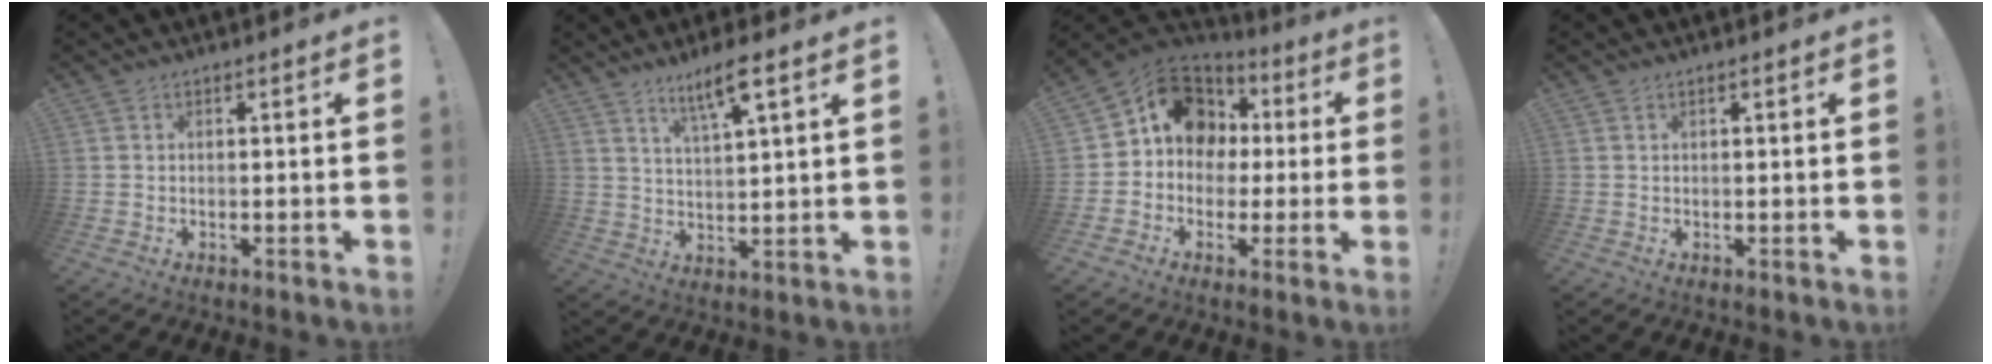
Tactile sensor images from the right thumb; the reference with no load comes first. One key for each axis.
{"total": 8.2, "fx": 5.5, "fy": 0.9, "fz": 6.0, "tx": -0.096, "ty": -0.029, "tz": 0.089}
{"total": 15.0, "fx": 3.2, "fy": 12.5, "fz": 7.6, "tx": -0.105, "ty": 0.001, "tz": 0.072}
{"total": 0.8, "fx": 0.4, "fy": 0.0, "fz": 0.7, "tx": -0.016, "ty": 0.002, "tz": 0.007}